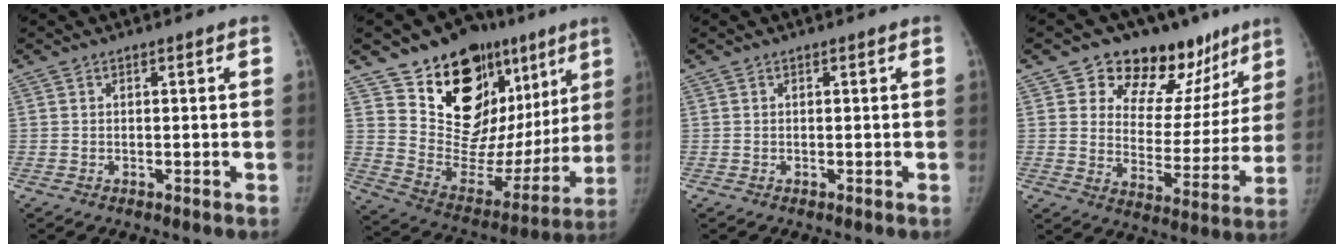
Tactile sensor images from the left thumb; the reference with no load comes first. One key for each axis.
{"total": 25.9, "fx": 15.2, "fy": 15.1, "fz": 14.6, "tx": -0.150, "ty": -0.057, "tz": 0.241}
{"total": 0.0}
{"total": 18.7, "fx": 12.9, "fy": 10.9, "fz": 8.1, "tx": -0.038, "ty": -0.074, "tz": 0.176}